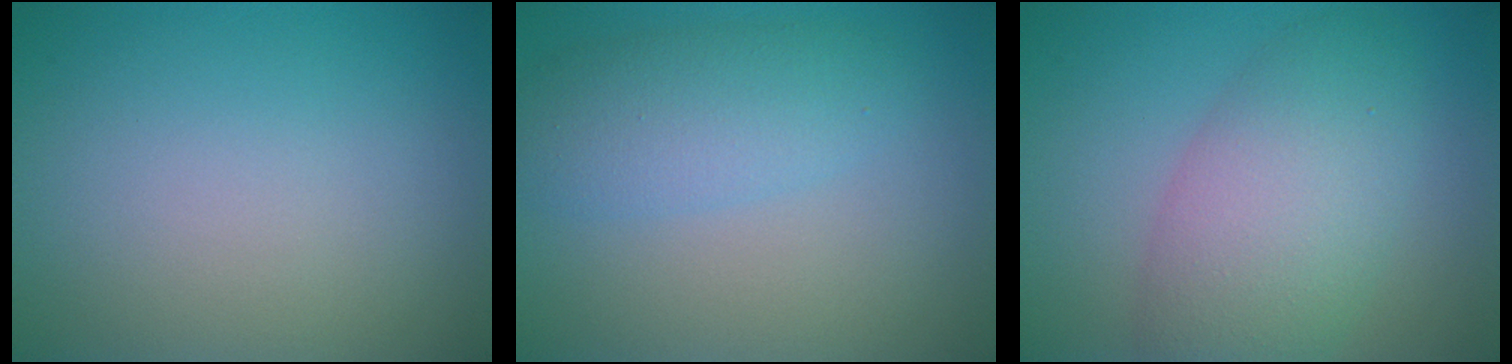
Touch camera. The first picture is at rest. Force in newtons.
{"total": 4.0, "press": 4.0, "slide": 0.1}
{"total": 6.8, "press": 6.8, "slide": 0.2}